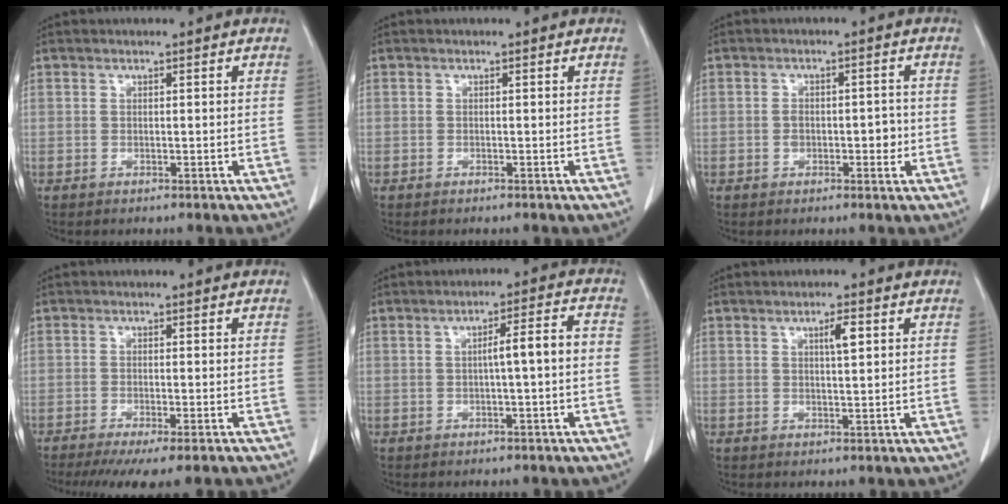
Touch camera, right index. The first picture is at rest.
{"total": 0.0}
{"total": 3.7, "force": [-0.7, 2.1, 2.9], "torque": [-0.042, 0.009, -0.007]}
{"total": 9.2, "force": [-7.4, 0.6, 5.5], "torque": [-0.062, -0.017, -0.111]}
{"total": 4.8, "force": [-0.6, 0.2, 4.8], "torque": [-0.072, 0.017, -0.008]}
{"total": 2.6, "force": [1.0, 0.3, 2.4], "torque": [-0.042, -0.001, 0.015]}